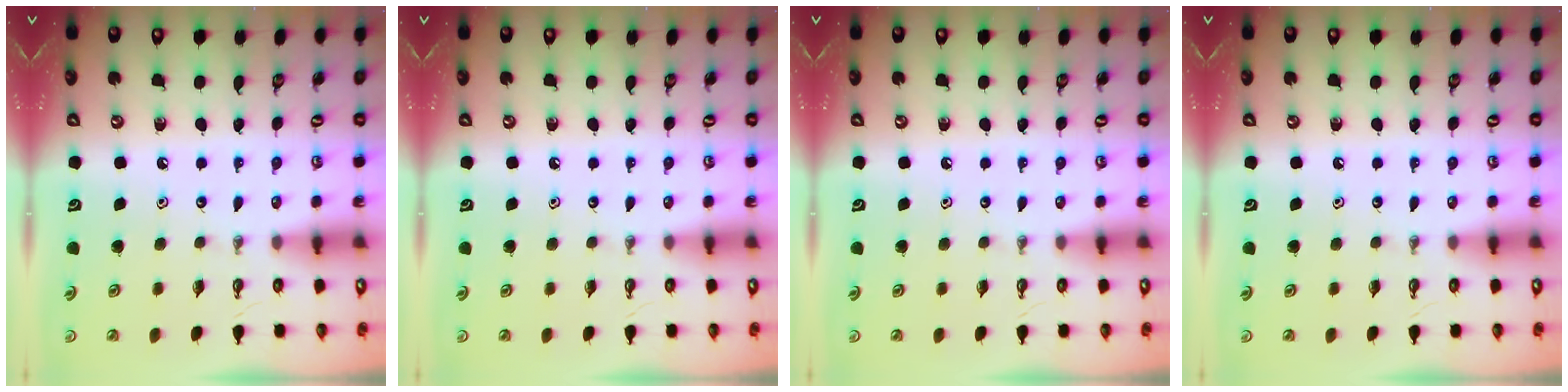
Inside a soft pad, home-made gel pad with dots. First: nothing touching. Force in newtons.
{"total": 0.0}
{"total": 0.0}
{"total": 0.0}